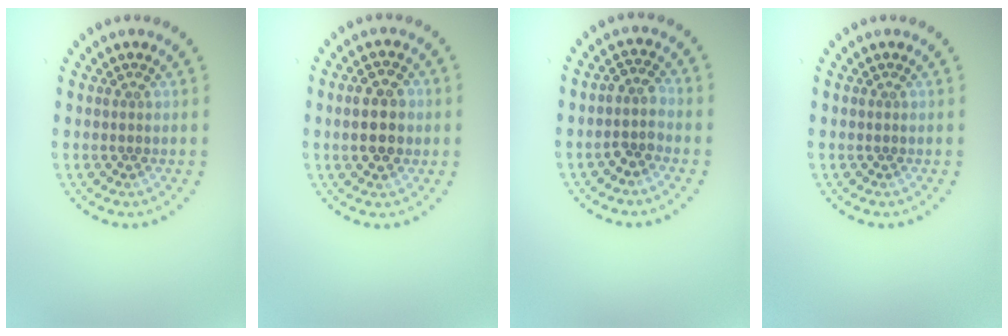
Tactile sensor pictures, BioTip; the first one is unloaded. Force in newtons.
{"total": 4.6, "press": 4.6, "slide": 0.2}
{"total": 2.1, "press": 1.7, "slide": 1.3}
{"total": 0.0}